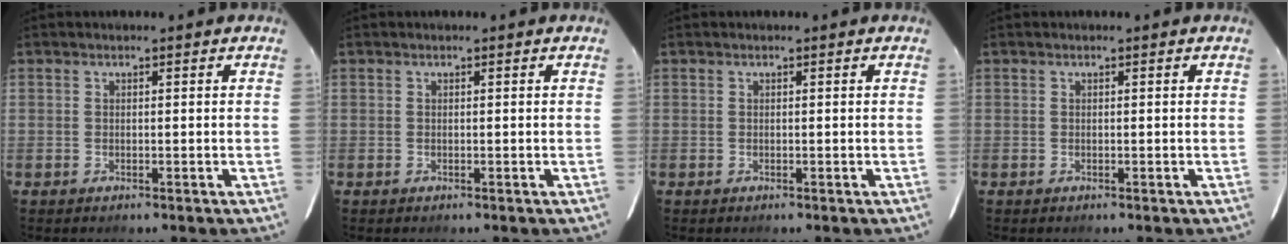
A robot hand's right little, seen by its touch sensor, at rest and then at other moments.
{"total": 0.0}
{"total": 0.0}
{"total": 0.0}